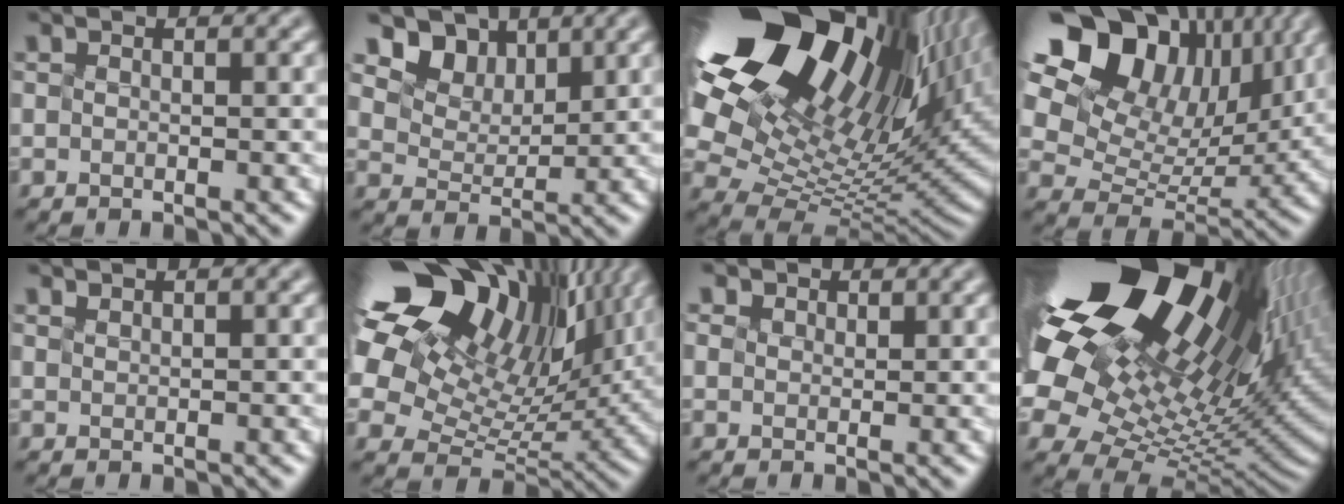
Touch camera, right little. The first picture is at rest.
{"total": 3.1, "force": [2.8, 1.3, 0.0], "torque": [-0.037, -0.024, 0.091]}
{"total": 18.2, "force": [9.3, 8.7, 13.0], "torque": [-0.270, 0.021, 0.188]}
{"total": 12.7, "force": [6.7, 8.2, 6.9], "torque": [-0.163, 0.036, 0.145]}
{"total": 0.7, "force": [0.6, -0.2, -0.1], "torque": [0.004, 0.003, 0.017]}
{"total": 16.0, "force": [8.4, 8.7, 10.5], "torque": [-0.207, 0.044, 0.171]}
{"total": 2.0, "force": [-0.1, -0.9, -1.7], "torque": [0.009, -0.020, 0.025]}
{"total": 17.9, "force": [7.6, 8.4, 13.9], "torque": [-0.259, 0.005, 0.166]}